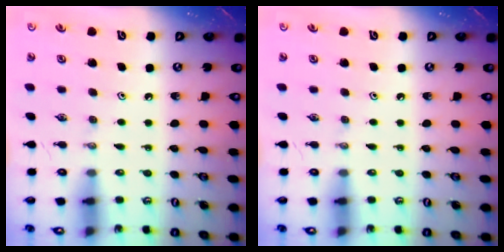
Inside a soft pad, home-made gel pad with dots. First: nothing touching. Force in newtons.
{"total": 0.0}